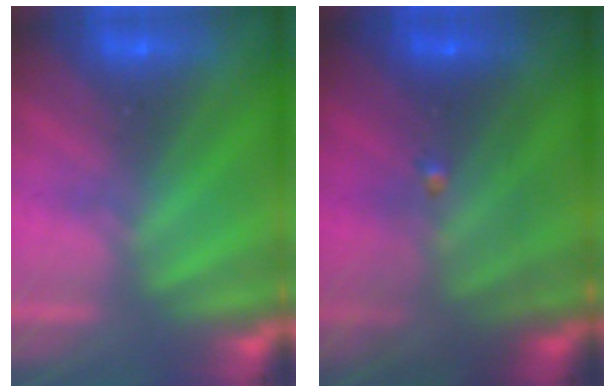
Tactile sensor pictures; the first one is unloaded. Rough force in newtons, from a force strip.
{"total": 7.5}